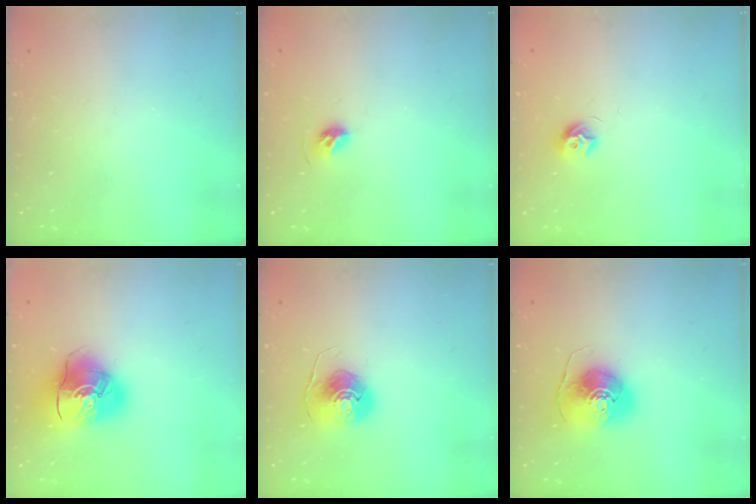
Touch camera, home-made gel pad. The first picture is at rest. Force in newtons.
{"total": 4.9, "press": 4.8, "slide": 1.1}
{"total": 6.7, "press": 6.6, "slide": 0.6}
{"total": 11.7, "press": 11.5, "slide": 1.8}
{"total": 8.5, "press": 8.4, "slide": 0.3}
{"total": 9.9, "press": 9.8, "slide": 1.1}